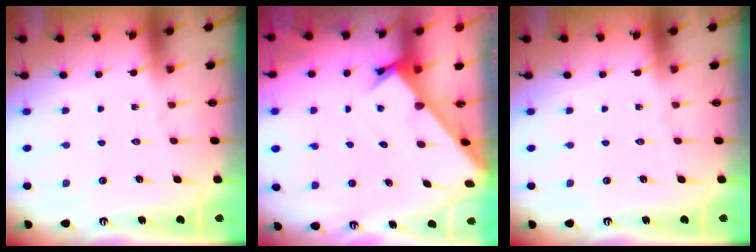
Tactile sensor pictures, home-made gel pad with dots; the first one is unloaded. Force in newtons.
{"total": 2.6, "press": 2.6, "slide": 0.2}
{"total": 0.0}